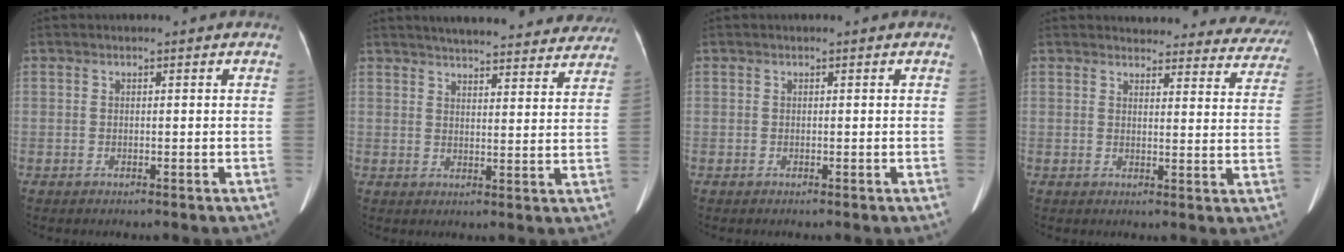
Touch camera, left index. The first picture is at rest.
{"total": 22.8, "force": [20.8, 4.6, 8.1], "torque": [-0.109, -0.005, 0.250]}
{"total": 0.0}
{"total": 20.6, "force": [19.6, 5.3, 3.3], "torque": [-0.010, -0.048, 0.202]}